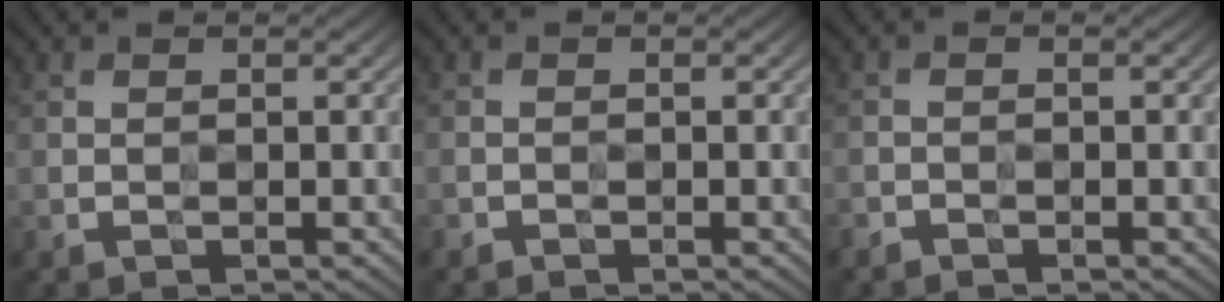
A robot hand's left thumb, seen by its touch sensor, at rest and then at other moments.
{"total": 0.6, "force": [-0.5, 0.0, -0.3], "torque": [0.005, 0.000, -0.011]}
{"total": 0.9, "force": [-0.9, 0.0, -0.3], "torque": [0.007, -0.001, -0.019]}